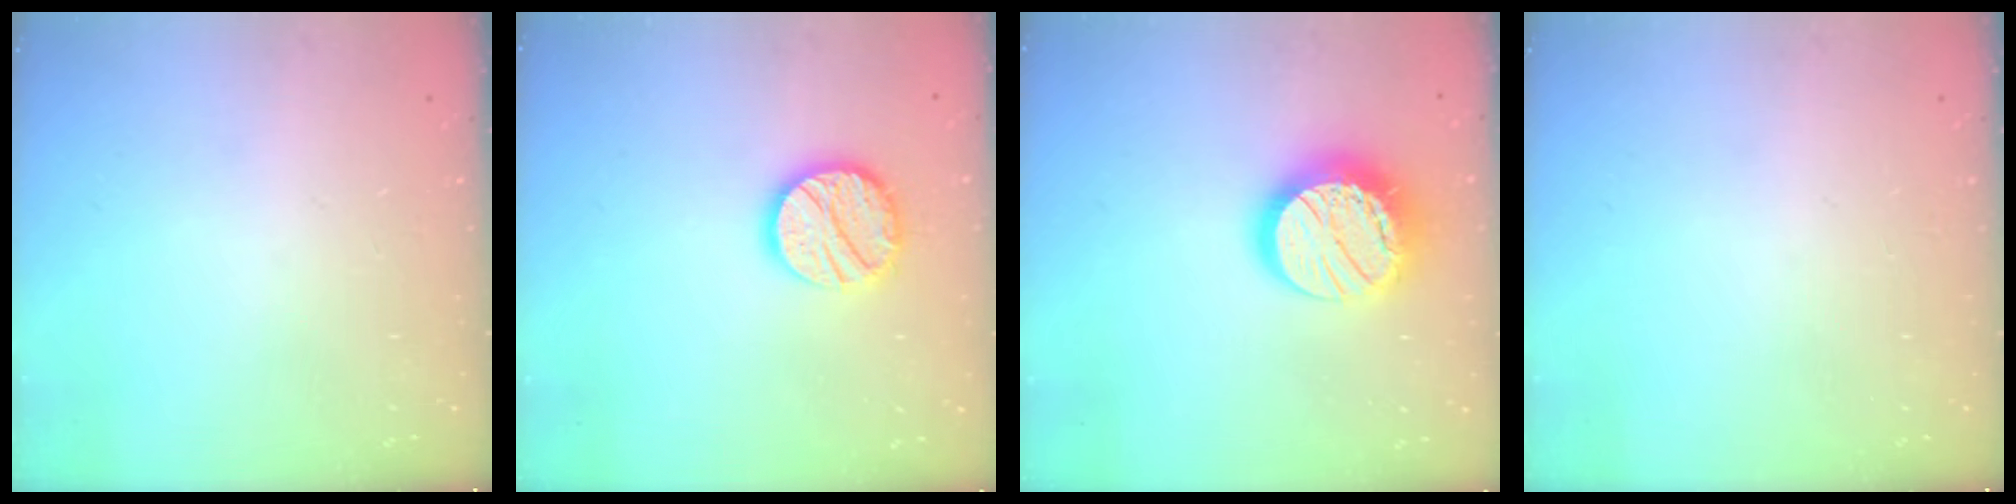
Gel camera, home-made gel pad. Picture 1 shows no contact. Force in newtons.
{"total": 14.4, "press": 14.3, "slide": 1.2}
{"total": 17.5, "press": 17.5, "slide": 1.2}
{"total": 0.0}